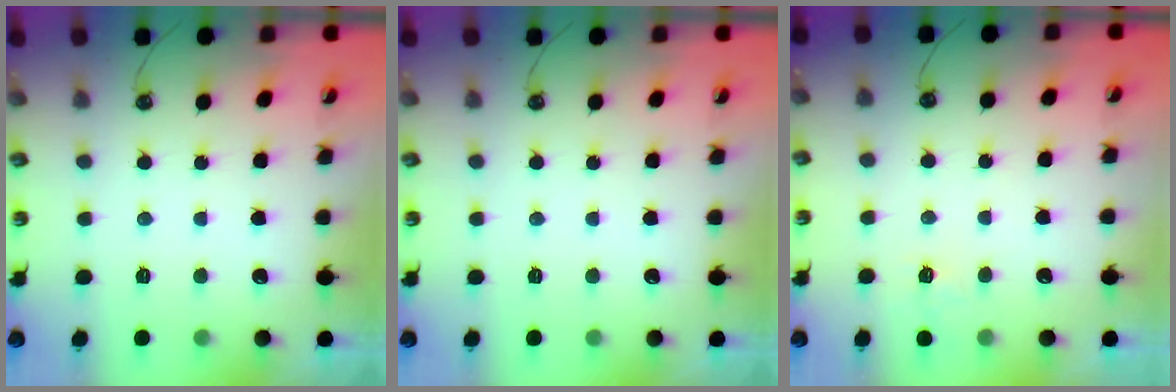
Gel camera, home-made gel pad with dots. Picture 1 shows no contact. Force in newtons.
{"total": 0.0}
{"total": 4.8, "press": 4.7, "slide": 0.7}